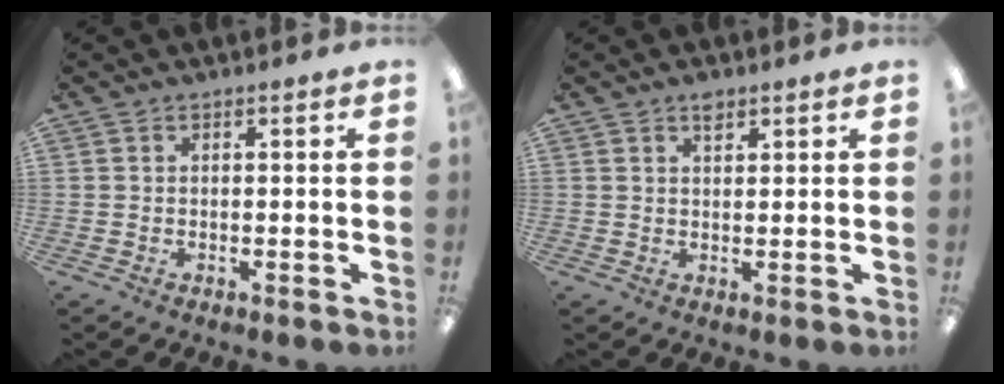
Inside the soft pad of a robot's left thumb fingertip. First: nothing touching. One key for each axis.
{"total": 2.1, "fx": 1.6, "fy": 0.9, "fz": 1.0, "tx": -0.007, "ty": -0.007, "tz": 0.026}